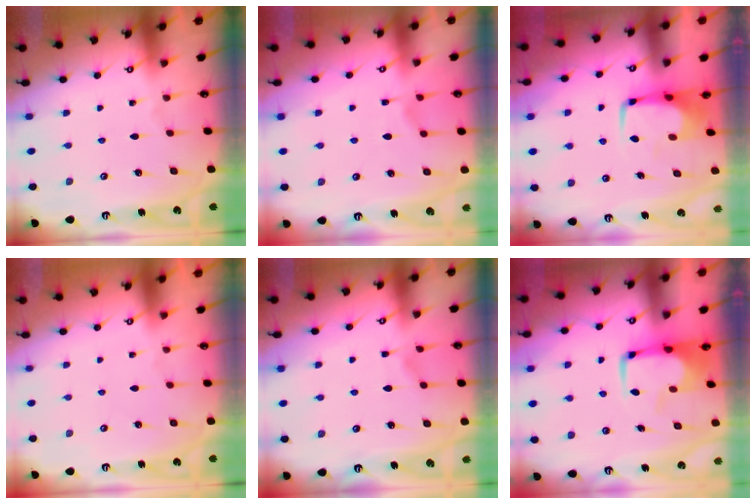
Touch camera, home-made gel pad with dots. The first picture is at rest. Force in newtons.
{"total": 1.5, "press": 0.9, "slide": 1.2}
{"total": 0.0}
{"total": 1.5, "press": 1.4, "slide": 0.6}
{"total": 4.0, "press": 3.9, "slide": 0.4}
{"total": 0.8, "press": 0.5, "slide": 0.6}